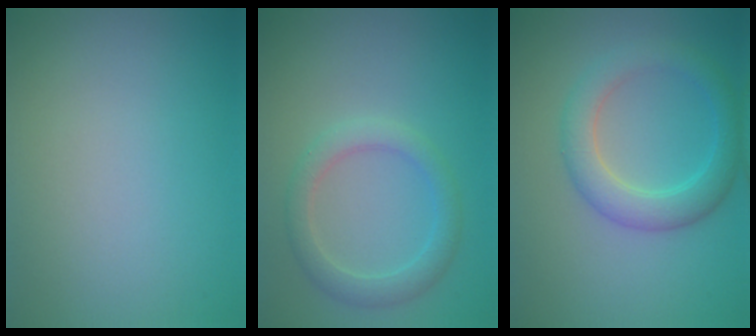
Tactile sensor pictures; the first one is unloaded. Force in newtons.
{"total": 2.7, "press": 2.7, "slide": 0.1}
{"total": 4.0, "press": 4.0, "slide": 0.3}